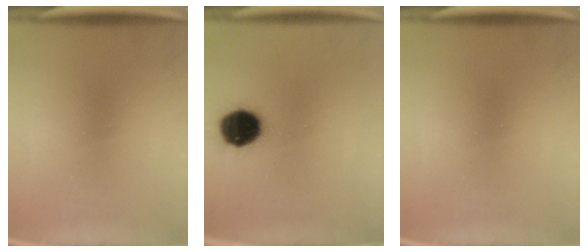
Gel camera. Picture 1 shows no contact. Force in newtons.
{"total": 12.2}
{"total": 0.0}